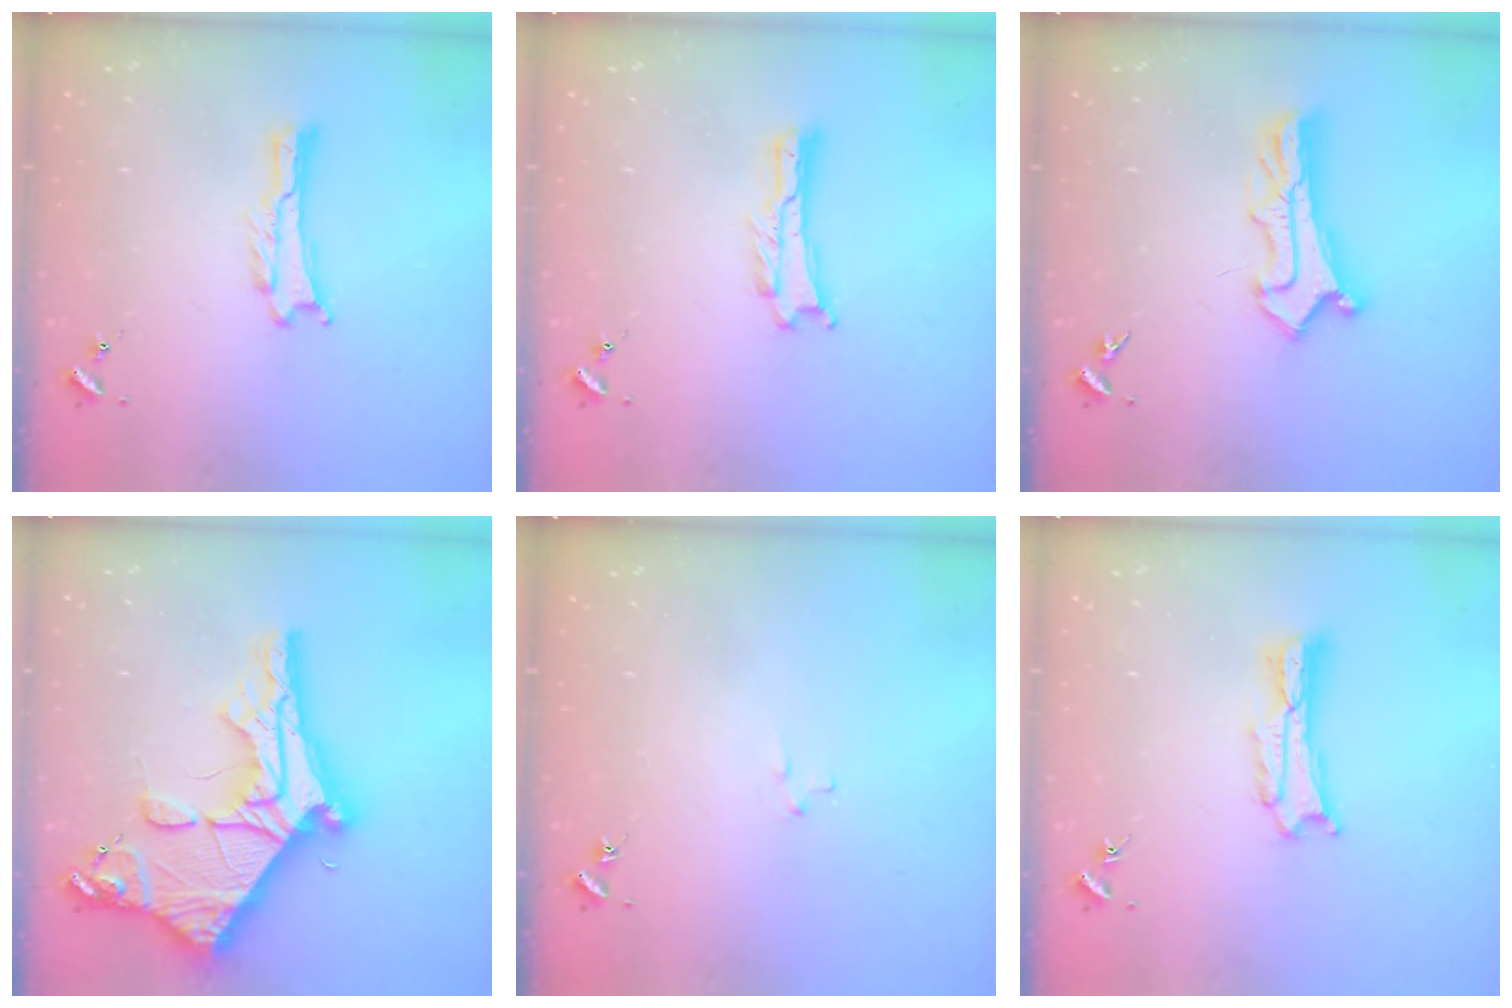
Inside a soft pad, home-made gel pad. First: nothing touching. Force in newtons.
{"total": 0.0}
{"total": 4.3, "press": 4.3, "slide": 0.4}
{"total": 12.9, "press": 12.9, "slide": 1.3}
{"total": 1.8, "press": 1.8, "slide": 0.1}
{"total": 2.7, "press": 2.7, "slide": 0.3}